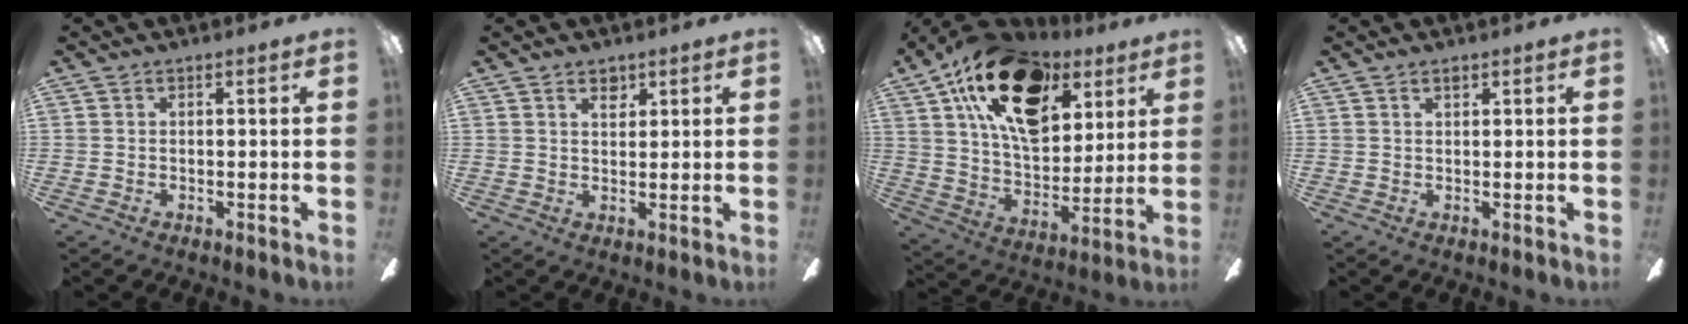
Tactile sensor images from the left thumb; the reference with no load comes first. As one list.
[{"total": 2.7, "force": [1.9, 1.4, 1.1], "torque": [-0.009, -0.005, 0.032]}, {"total": 23.9, "force": [12.8, 13.6, 15.0], "torque": [-0.241, -0.055, 0.227]}, {"total": 1.0, "force": [0.8, 0.4, 0.4], "torque": [-0.010, 0.000, 0.016]}]